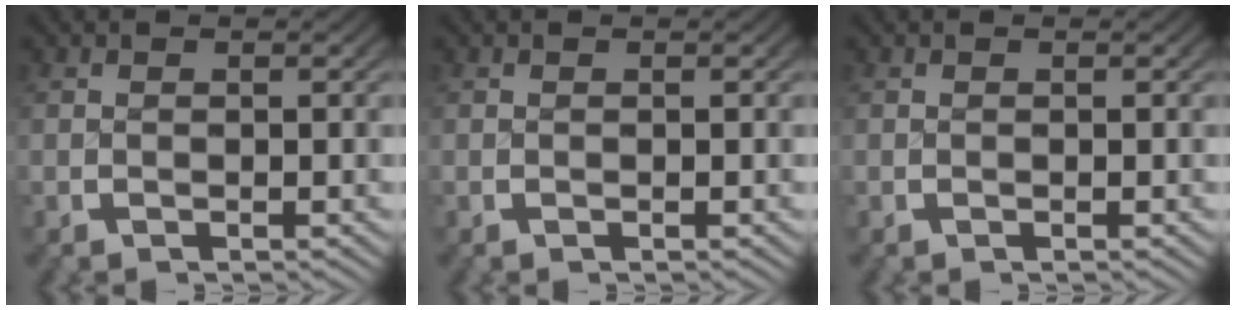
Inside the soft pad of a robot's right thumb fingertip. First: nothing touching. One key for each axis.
{"total": 0.0}
{"total": 0.0}